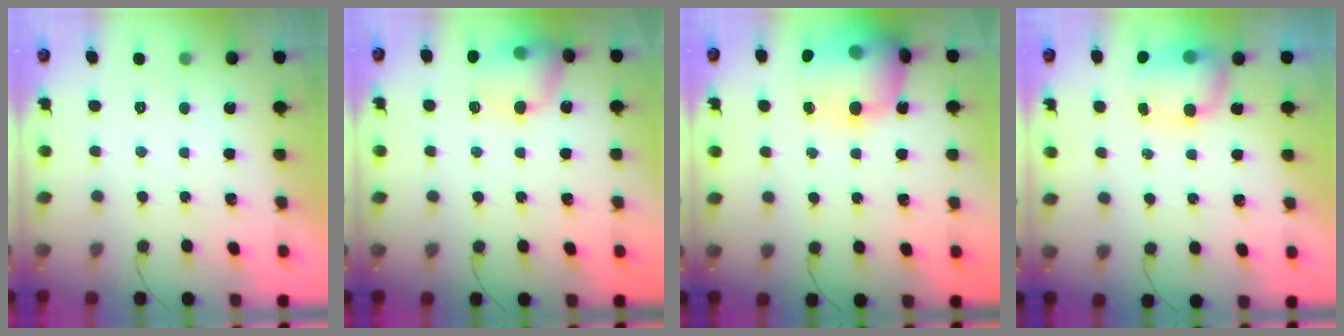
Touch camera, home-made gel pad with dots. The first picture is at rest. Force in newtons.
{"total": 13.0, "press": 12.9, "slide": 2.0}
{"total": 20.4, "press": 19.9, "slide": 4.2}
{"total": 7.2, "press": 7.1, "slide": 1.4}